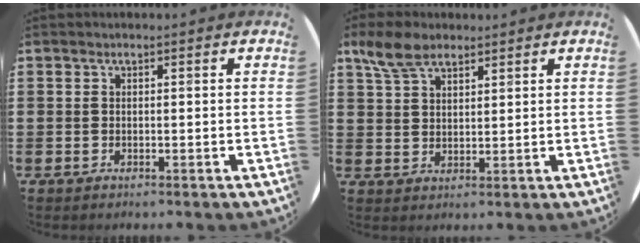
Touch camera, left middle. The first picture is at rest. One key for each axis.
{"total": 5.7, "fx": 4.3, "fy": 2.6, "fz": 2.7, "tx": -0.063, "ty": 0.001, "tz": 0.082}